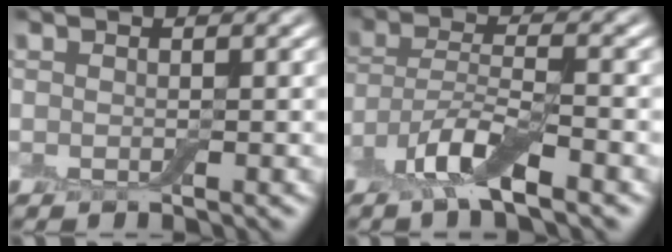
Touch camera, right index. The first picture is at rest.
{"total": 5.0, "force": [-3.0, 1.2, 3.8], "torque": [-0.076, -0.001, -0.067]}